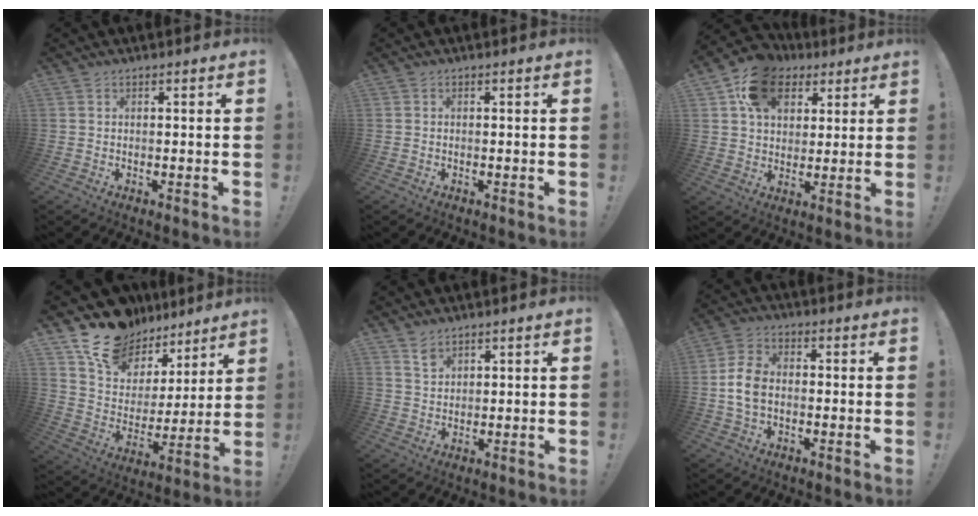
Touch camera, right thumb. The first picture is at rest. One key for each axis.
{"total": 0.0}
{"total": 14.6, "fx": 6.6, "fy": 10.9, "fz": 7.0, "tx": -0.103, "ty": -0.021, "tz": 0.127}
{"total": 15.8, "fx": 12.4, "fy": 8.9, "fz": 4.3, "tx": -0.074, "ty": -0.093, "tz": 0.233}
{"total": 3.8, "fx": 2.9, "fy": 2.2, "fz": 1.0, "tx": -0.005, "ty": -0.023, "tz": 0.052}
{"total": 7.7, "fx": -1.0, "fy": 5.1, "fz": 5.7, "tx": -0.110, "ty": 0.009, "tz": -0.016}